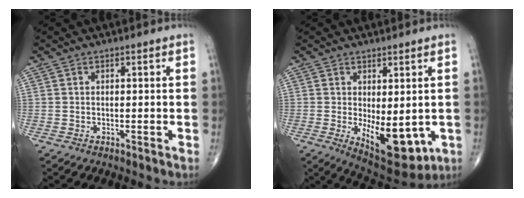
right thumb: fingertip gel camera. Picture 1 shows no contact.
{"total": 11.8, "force": [-2.0, 5.6, 10.2], "torque": [-0.122, -0.020, -0.007]}